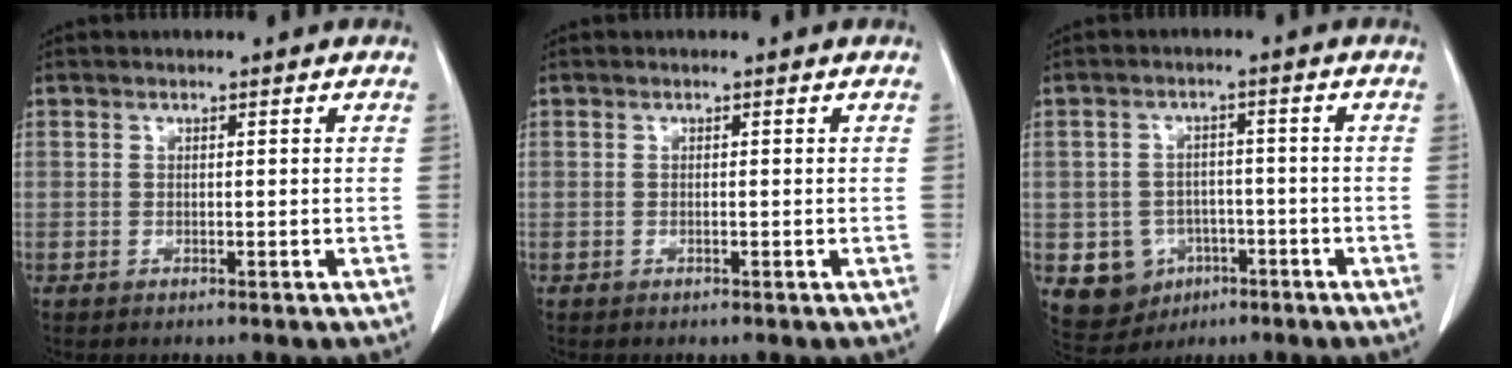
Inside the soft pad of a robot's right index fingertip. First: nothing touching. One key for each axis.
{"total": 0.0}
{"total": 7.3, "fx": -2.7, "fy": 6.6, "fz": 1.8, "tx": -0.033, "ty": 0.007, "tz": -0.027}